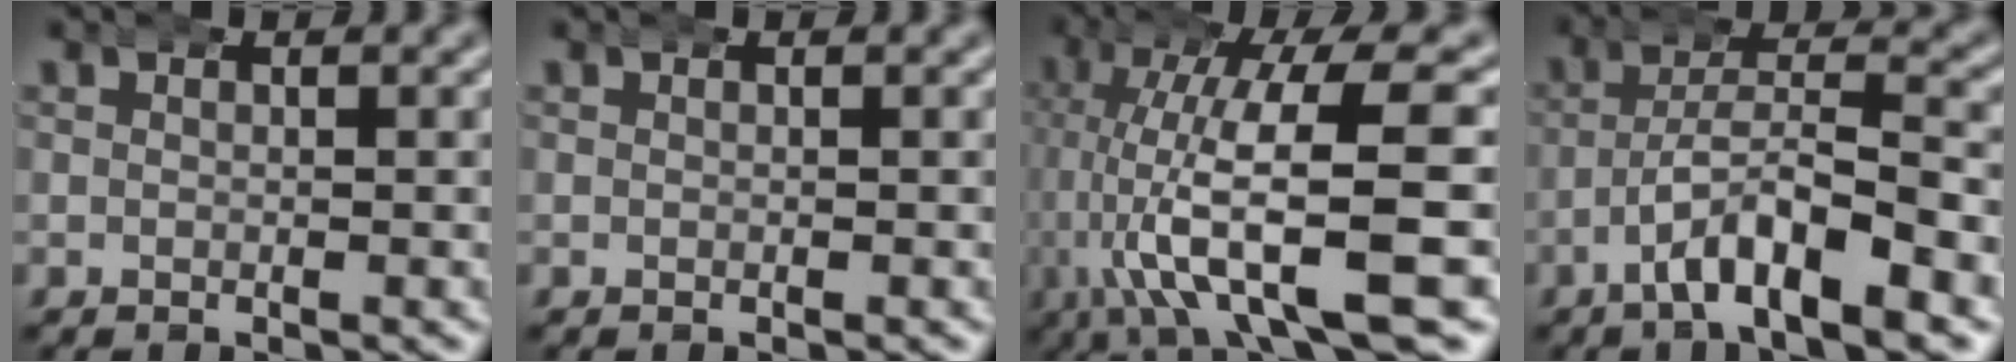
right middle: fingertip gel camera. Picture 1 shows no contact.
{"total": 0.0}
{"total": 11.9, "force": [-1.1, 4.9, 10.8], "torque": [-0.197, -0.015, -0.007]}
{"total": 5.6, "force": [-3.1, 1.4, 4.4], "torque": [-0.072, 0.006, -0.053]}